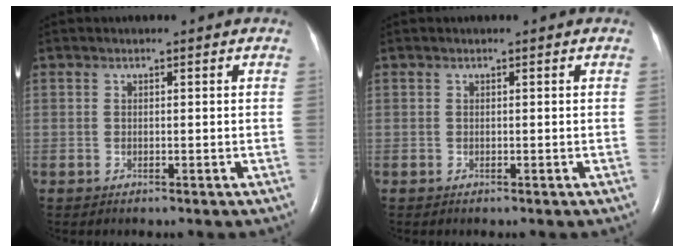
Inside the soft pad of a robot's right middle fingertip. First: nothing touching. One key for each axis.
{"total": 0.0}